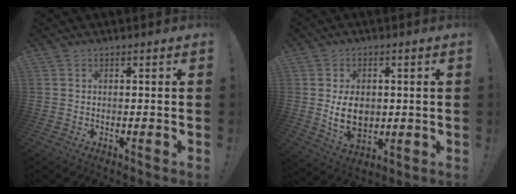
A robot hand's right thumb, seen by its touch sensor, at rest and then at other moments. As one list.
[{"total": 10.2, "force": [-0.2, 7.3, 7.1], "torque": [-0.123, -0.001, -0.001]}]